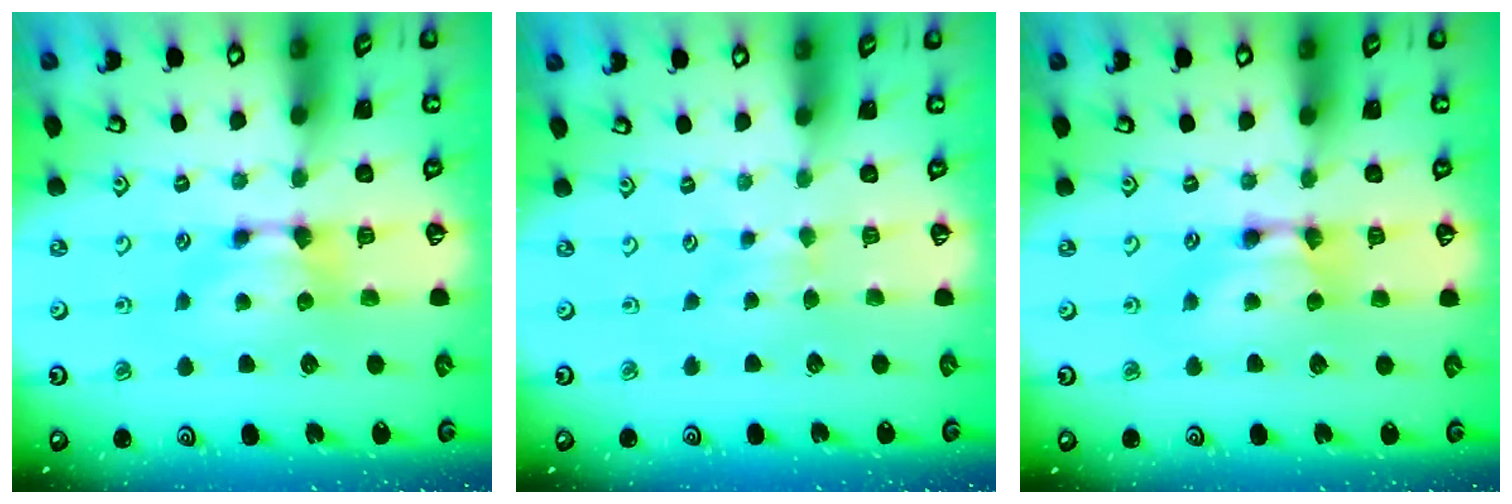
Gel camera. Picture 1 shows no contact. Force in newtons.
{"total": 2.5, "press": 2.5, "slide": 0.5}
{"total": 2.1, "press": 2.1, "slide": 0.2}